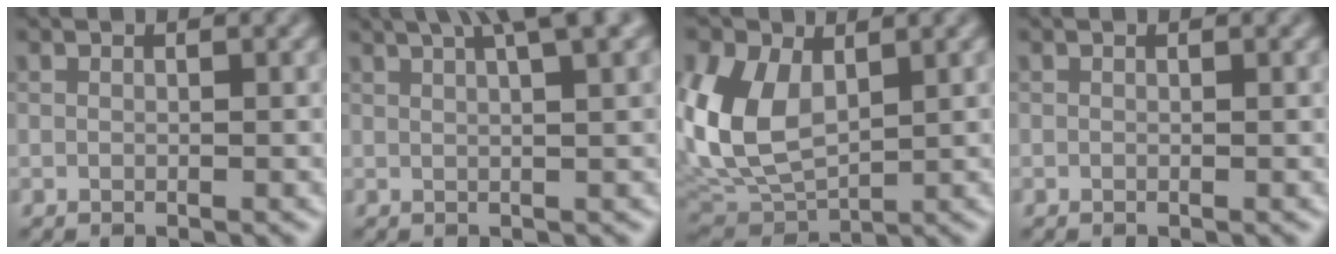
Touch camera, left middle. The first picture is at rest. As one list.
[{"total": 6.8, "force": [4.1, 1.6, 5.1], "torque": [-0.048, 0.029, 0.036]}, {"total": 8.3, "force": [1.9, 5.3, 6.1], "torque": [-0.155, -0.003, 0.033]}, {"total": 0.0}]